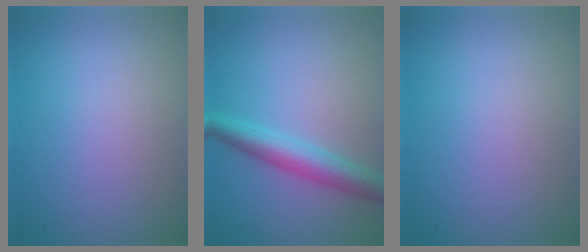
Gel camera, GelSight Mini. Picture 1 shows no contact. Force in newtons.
{"total": 4.4, "press": 4.4, "slide": 0.1}
{"total": 0.0}